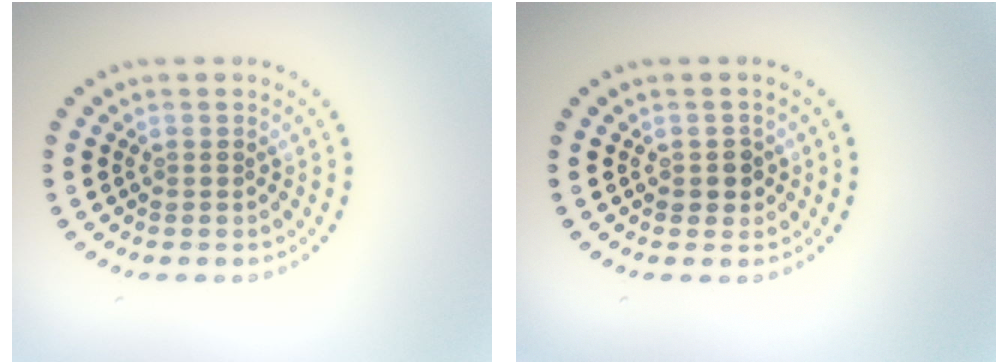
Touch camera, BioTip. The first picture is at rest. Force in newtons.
{"total": 1.5, "press": 1.3, "slide": 0.6}